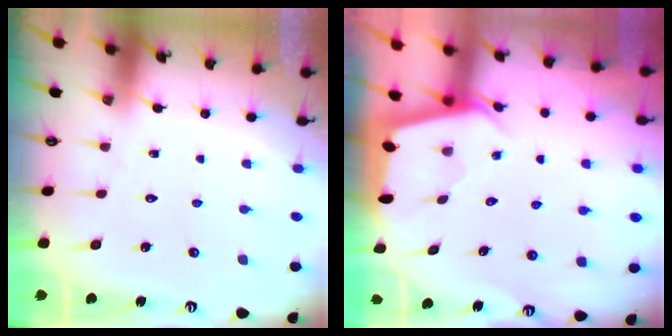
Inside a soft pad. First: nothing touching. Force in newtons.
{"total": 2.1, "press": 2.1, "slide": 0.3}